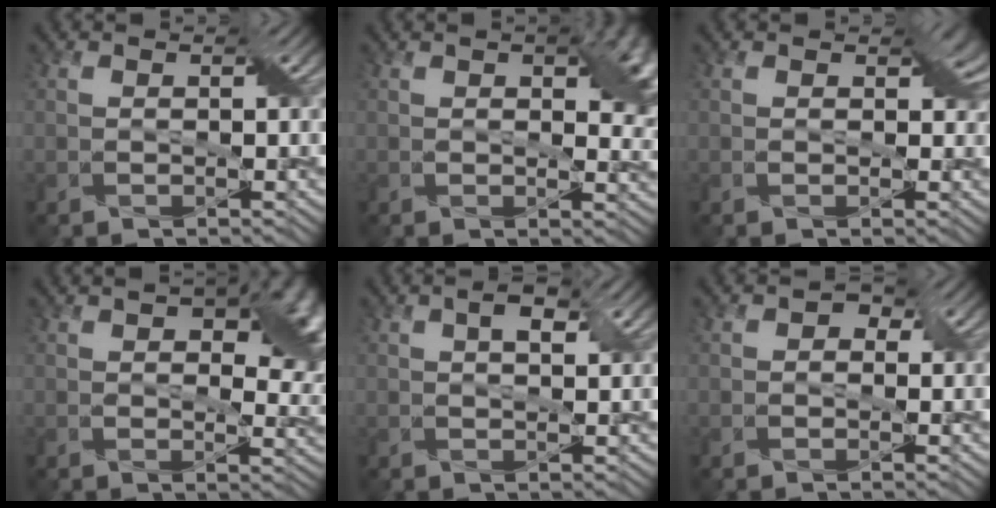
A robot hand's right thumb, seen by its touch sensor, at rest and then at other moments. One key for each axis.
{"total": 7.1, "fx": 2.3, "fy": 3.6, "fz": 5.7, "tx": -0.071, "ty": -0.004, "tz": 0.038}
{"total": 1.9, "fx": 1.0, "fy": 1.3, "fz": 1.0, "tx": -0.013, "ty": -0.003, "tz": 0.015}
{"total": 10.6, "fx": 3.3, "fy": 6.2, "fz": 7.9, "tx": -0.098, "ty": -0.009, "tz": 0.055}
{"total": 2.5, "fx": 1.0, "fy": 1.1, "fz": 2.0, "tx": -0.035, "ty": 0.002, "tz": 0.019}
{"total": 1.7, "fx": 0.2, "fy": 1.6, "fz": 0.6, "tx": -0.001, "ty": 0.000, "tz": -0.005}